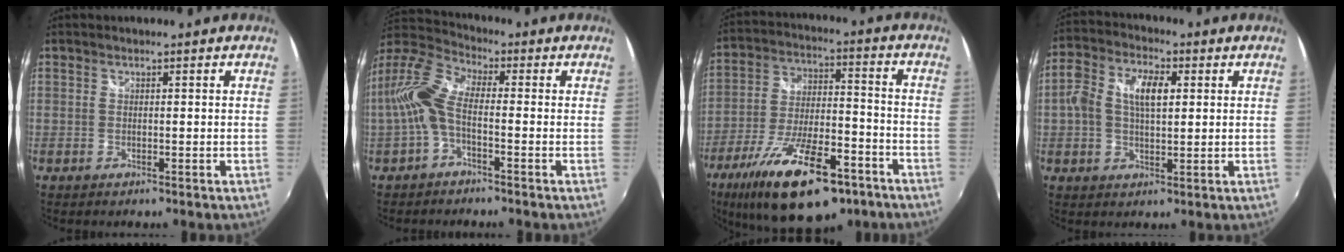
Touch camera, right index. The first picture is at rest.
{"total": 9.3, "force": [-1.5, 3.7, 8.4], "torque": [-0.188, 0.017, -0.035]}
{"total": 22.4, "force": [-14.1, 8.5, 15.2], "torque": [-0.279, -0.026, -0.221]}
{"total": 8.8, "force": [1.4, 4.7, 7.3], "torque": [-0.144, 0.025, 0.022]}